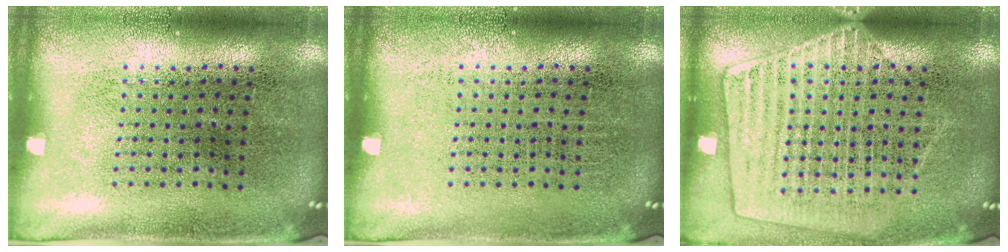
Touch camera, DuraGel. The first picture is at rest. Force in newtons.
{"total": 0.0}
{"total": 1.6, "press": 1.5, "slide": 0.6}